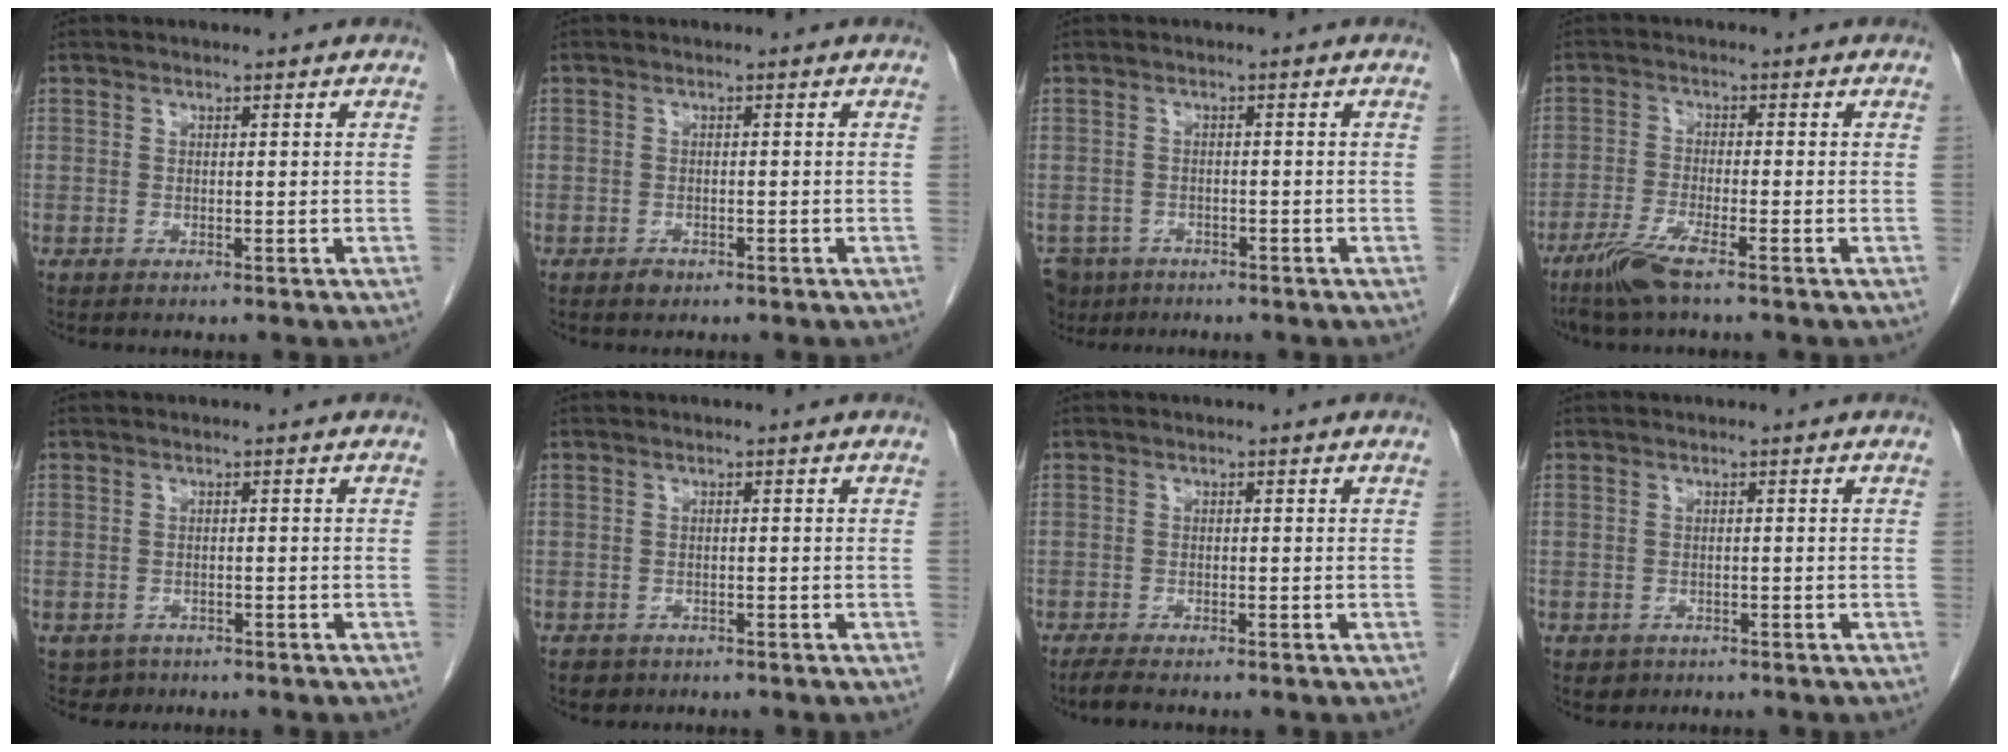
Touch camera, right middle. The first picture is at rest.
{"total": 1.1, "force": [-0.8, 0.7, 0.3], "torque": [-0.006, 0.001, -0.010]}
{"total": 4.9, "force": [-3.8, 3.1, 0.5], "torque": [-0.010, -0.002, -0.064]}
{"total": 5.2, "force": [-3.7, 0.1, 3.7], "torque": [-0.083, -0.014, -0.076]}
{"total": 1.8, "force": [-1.1, 1.5, -0.1], "torque": [-0.004, 0.005, -0.016]}
{"total": 1.7, "force": [-1.1, 1.2, 0.1], "torque": [-0.010, 0.001, -0.015]}
{"total": 1.9, "force": [-1.5, 0.1, 1.0], "torque": [-0.031, -0.009, -0.029]}
{"total": 1.3, "force": [-0.7, 1.1, 0.1], "torque": [-0.006, 0.002, -0.004]}